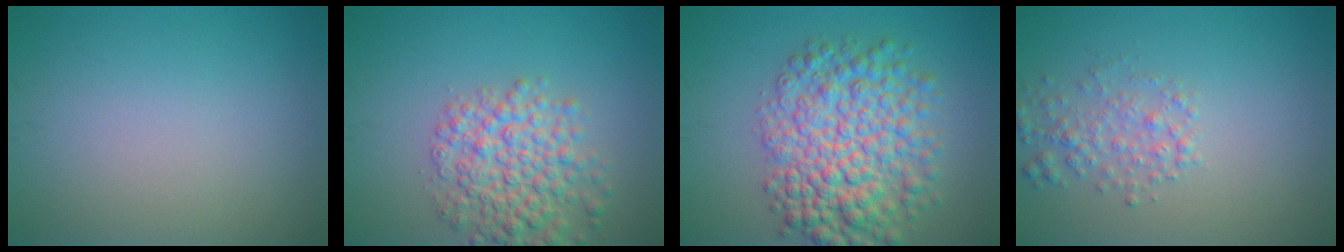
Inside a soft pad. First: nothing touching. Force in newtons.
{"total": 5.7, "press": 5.7, "slide": 0.2}
{"total": 8.5, "press": 8.5, "slide": 0.1}
{"total": 2.3, "press": 2.3, "slide": 0.1}